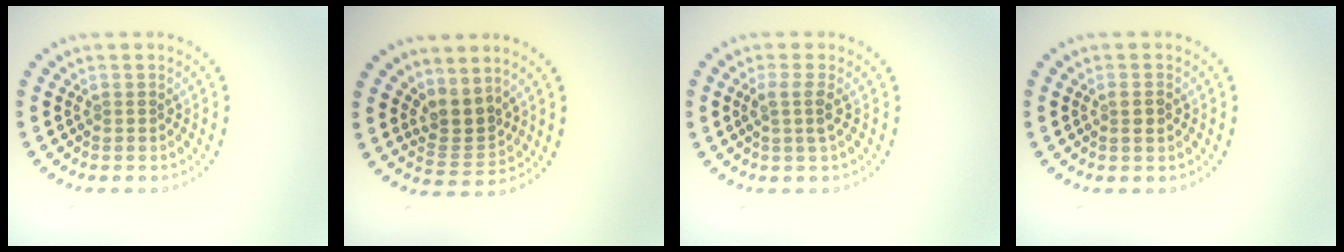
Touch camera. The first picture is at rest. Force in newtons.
{"total": 2.8, "press": 2.1, "slide": 1.8}
{"total": 1.8, "press": 1.5, "slide": 1.1}
{"total": 1.2, "press": 1.1, "slide": 0.5}